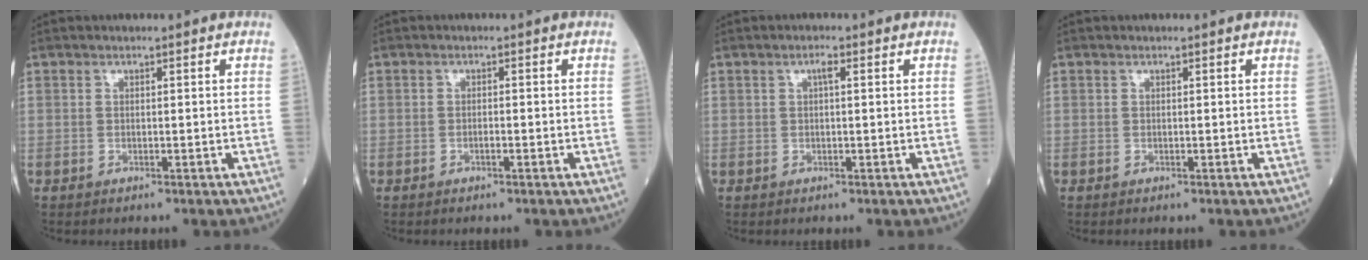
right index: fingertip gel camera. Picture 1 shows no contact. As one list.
[{"total": 1.0, "force": [-0.4, 0.1, 0.9], "torque": [-0.018, 0.000, -0.008]}, {"total": 1.2, "force": [0.3, 0.2, 1.1], "torque": [-0.020, 0.003, 0.004]}, {"total": 0.0}]